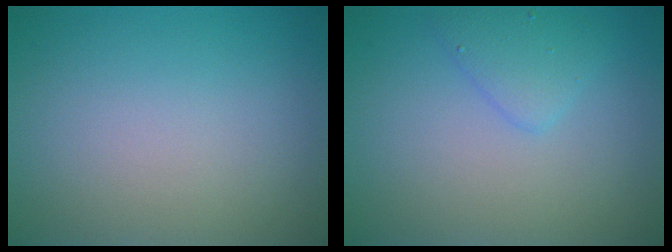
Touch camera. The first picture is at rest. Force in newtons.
{"total": 2.0, "press": 2.0, "slide": 0.1}